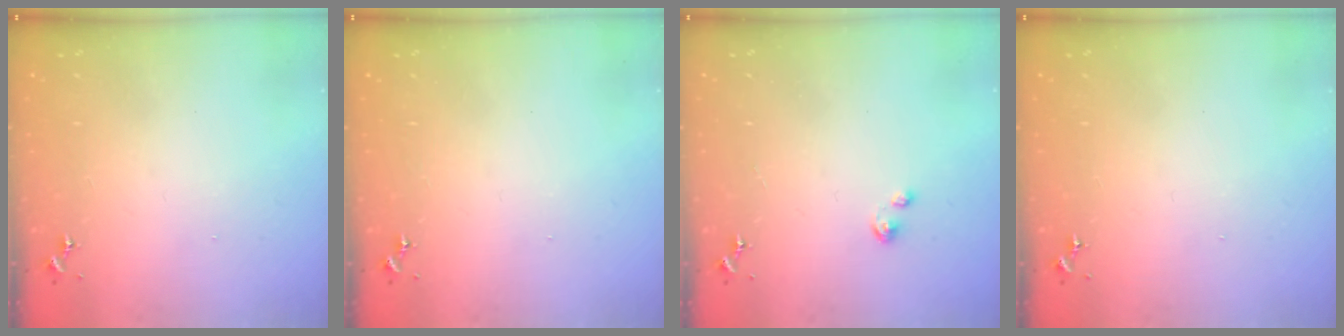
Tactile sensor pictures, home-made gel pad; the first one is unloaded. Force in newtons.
{"total": 1.3, "press": 1.0, "slide": 0.9}
{"total": 2.7, "press": 2.7, "slide": 0.3}
{"total": 0.0}